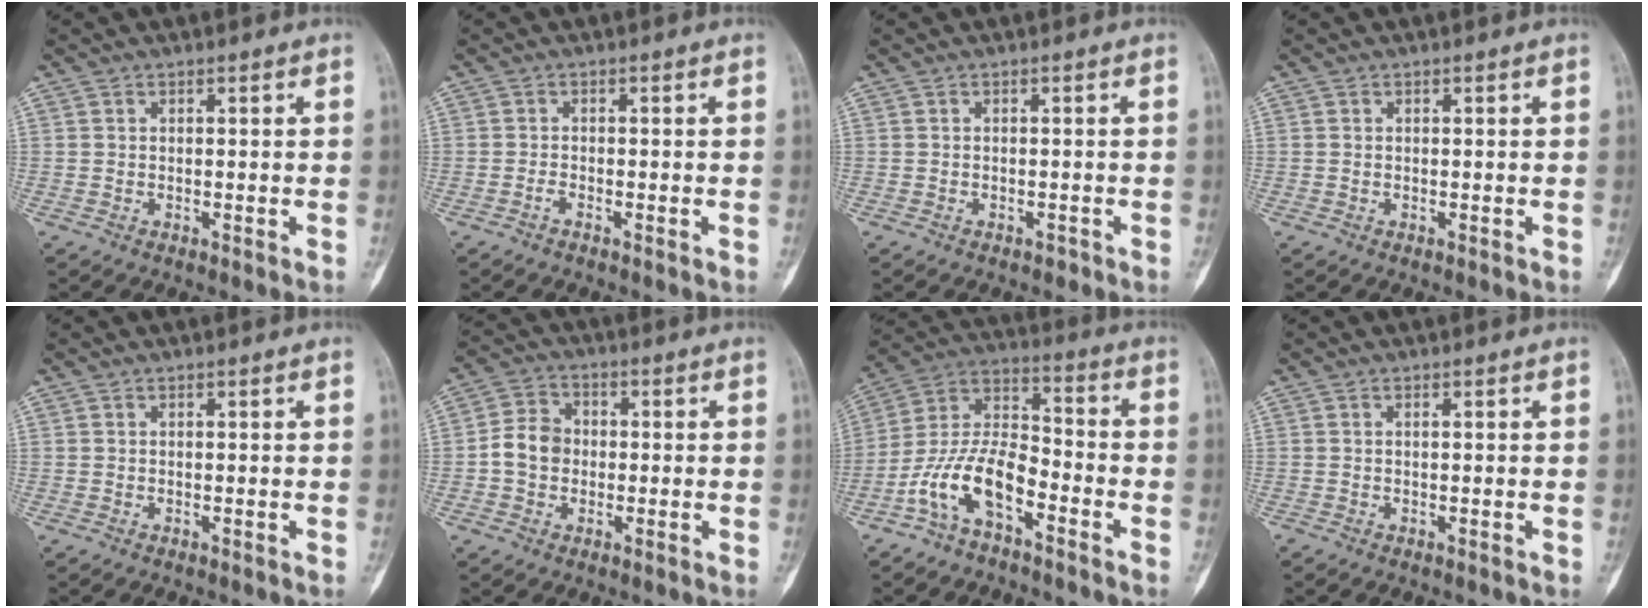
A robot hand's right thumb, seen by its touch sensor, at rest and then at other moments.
{"total": 1.0, "force": [-0.8, 0.3, 0.5], "torque": [-0.009, 0.003, -0.019]}
{"total": 0.8, "force": [-0.6, 0.5, 0.3], "torque": [-0.006, 0.003, -0.009]}
{"total": 0.0}
{"total": 0.0}
{"total": 6.6, "force": [-0.7, 5.5, 3.5], "torque": [-0.049, 0.020, -0.023]}
{"total": 12.7, "force": [-6.4, 5.9, 9.2], "torque": [-0.177, 0.067, -0.128]}
{"total": 0.0}